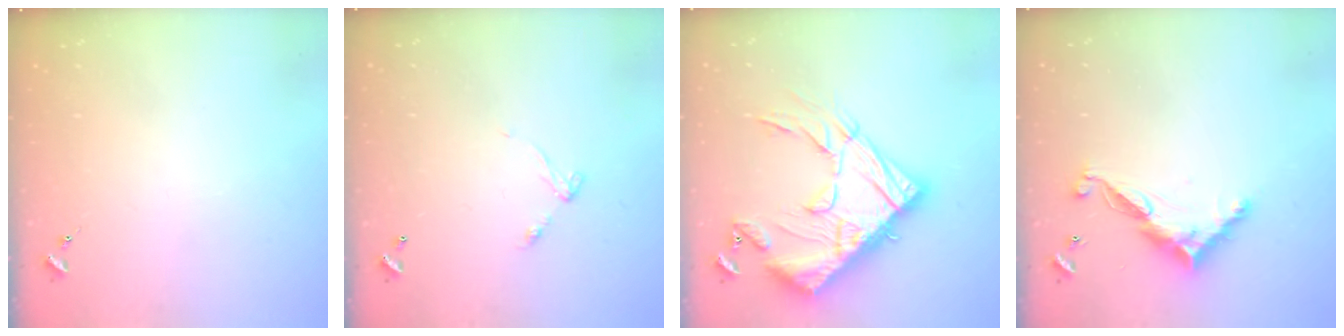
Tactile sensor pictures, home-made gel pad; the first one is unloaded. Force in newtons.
{"total": 5.6, "press": 5.6, "slide": 0.5}
{"total": 30.1, "press": 30.0, "slide": 2.9}
{"total": 11.3, "press": 11.3, "slide": 0.3}